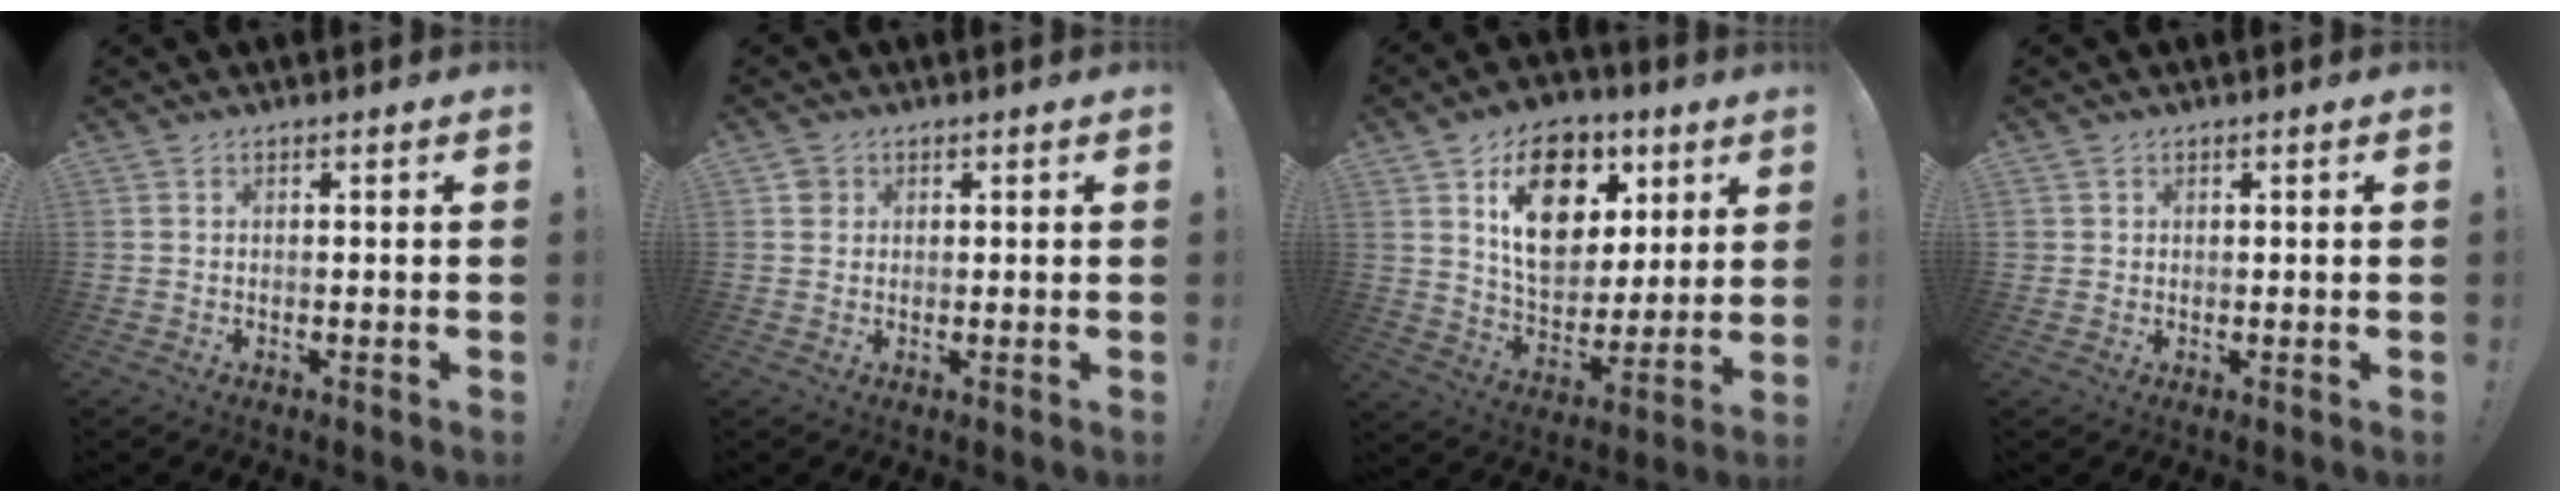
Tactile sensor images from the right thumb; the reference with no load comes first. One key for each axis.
{"total": 2.1, "fx": 0.9, "fy": 2.0, "fz": 0.2, "tx": -0.002, "ty": 0.001, "tz": 0.015}
{"total": 17.5, "fx": 7.9, "fy": 12.3, "fz": 9.7, "tx": -0.126, "ty": -0.029, "tz": 0.146}
{"total": 1.6, "fx": 0.8, "fy": 1.2, "fz": -0.5, "tx": 0.014, "ty": -0.003, "tz": 0.015}